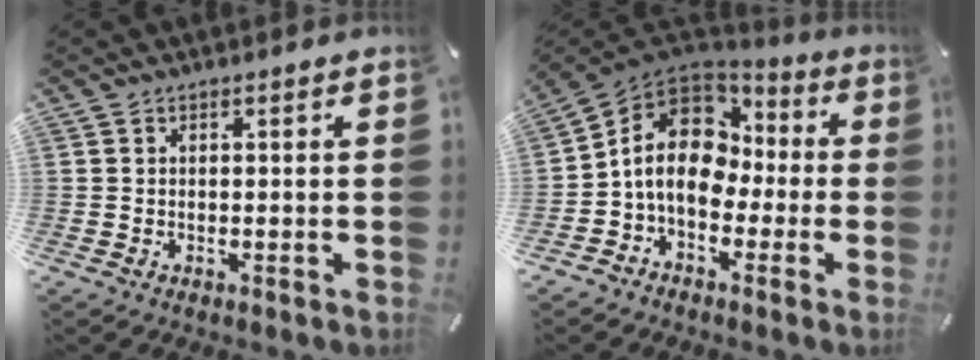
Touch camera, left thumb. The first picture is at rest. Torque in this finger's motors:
{"motor_torque": [1.71, 3.30, 0.79, 0.41, 0.42]}